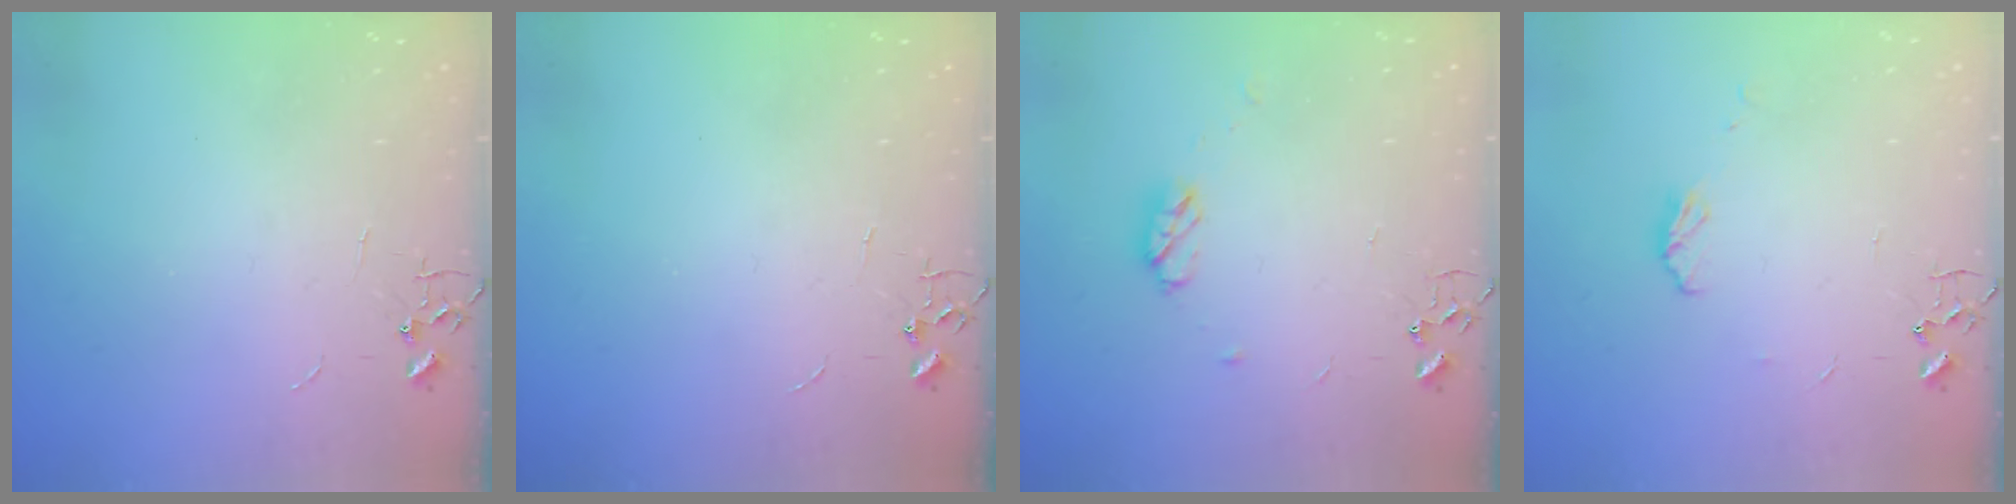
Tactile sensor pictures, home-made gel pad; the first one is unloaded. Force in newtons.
{"total": 0.0}
{"total": 6.5, "press": 6.4, "slide": 0.9}
{"total": 5.4, "press": 5.4, "slide": 0.2}